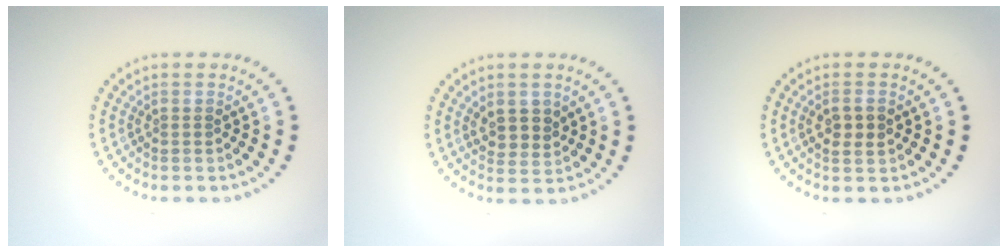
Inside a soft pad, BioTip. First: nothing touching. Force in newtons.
{"total": 2.5, "press": 2.4, "slide": 0.9}
{"total": 2.1, "press": 2.1, "slide": 0.2}